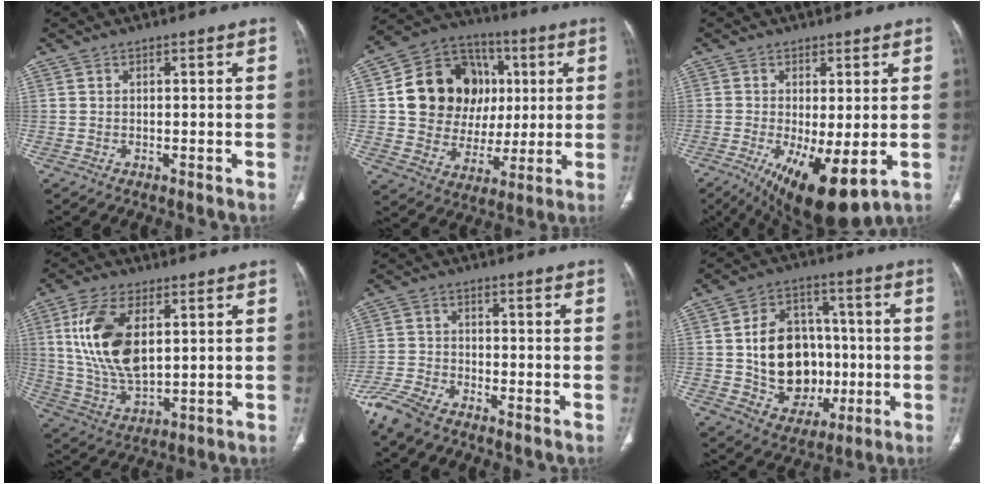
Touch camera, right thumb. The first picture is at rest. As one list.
[{"total": 20.0, "force": [3.5, 16.4, 10.9], "torque": [-0.146, 0.018, 0.071]}, {"total": 12.7, "force": [-3.5, 4.5, 11.3], "torque": [-0.186, -0.025, -0.040]}, {"total": 16.4, "force": [4.0, 8.6, 13.4], "torque": [-0.262, -0.014, 0.086]}, {"total": 7.2, "force": [-5.6, 2.7, 3.6], "torque": [-0.094, 0.005, -0.115]}, {"total": 17.9, "force": [-1.2, 13.8, 11.3], "torque": [-0.136, 0.024, -0.004]}]